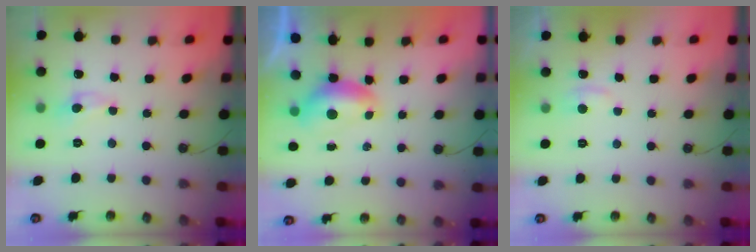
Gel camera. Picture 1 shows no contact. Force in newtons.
{"total": 1.4, "press": 1.0, "slide": 0.9}
{"total": 1.1, "press": 0.8, "slide": 0.8}